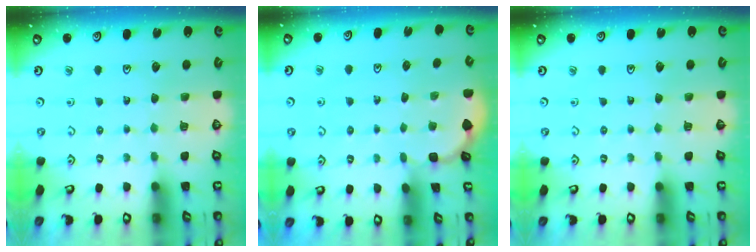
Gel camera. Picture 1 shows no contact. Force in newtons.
{"total": 1.3, "press": 1.3, "slide": 0.1}
{"total": 0.0}